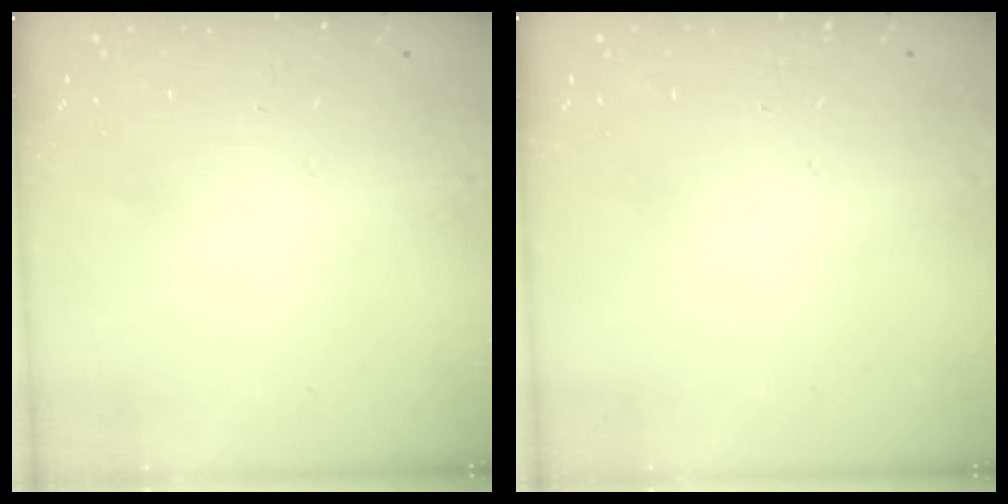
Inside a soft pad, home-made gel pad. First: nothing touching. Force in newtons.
{"total": 0.0}